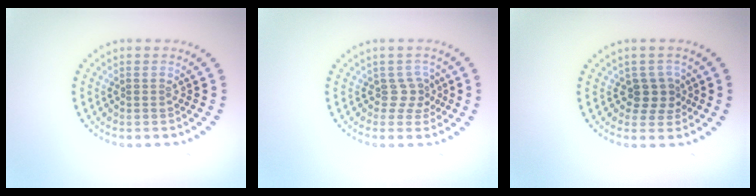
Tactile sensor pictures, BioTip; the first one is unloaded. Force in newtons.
{"total": 1.8, "press": 1.3, "slide": 1.2}
{"total": 2.5, "press": 1.9, "slide": 1.5}